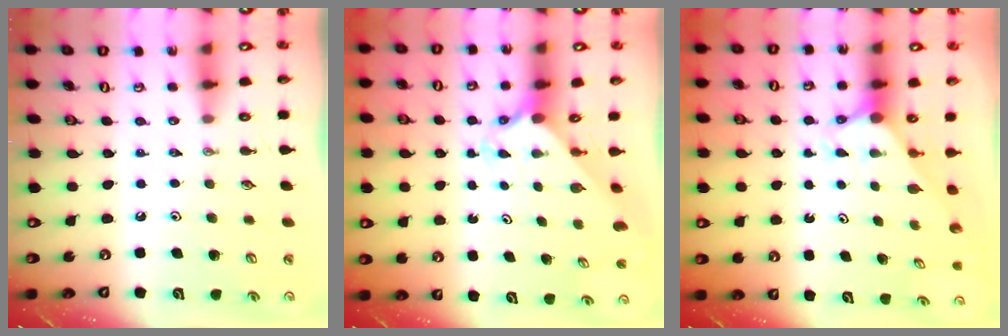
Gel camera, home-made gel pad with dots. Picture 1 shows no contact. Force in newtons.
{"total": 2.1, "press": 2.1, "slide": 0.2}
{"total": 2.9, "press": 2.9, "slide": 0.0}